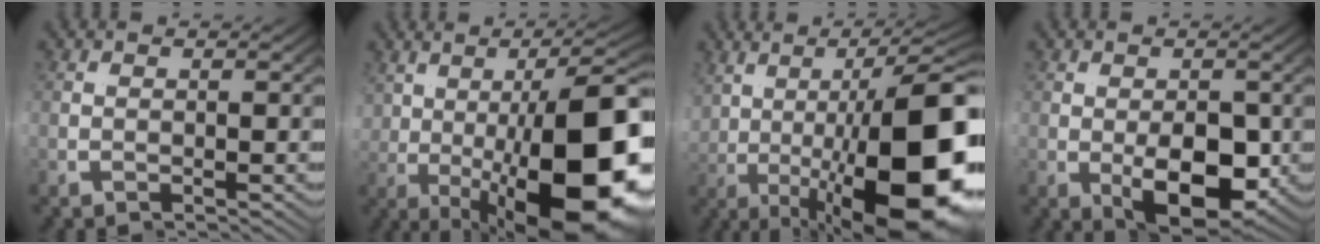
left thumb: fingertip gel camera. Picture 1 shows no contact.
{"total": 15.4, "force": [-2.6, 5.3, 14.3], "torque": [-0.198, -0.009, -0.013]}
{"total": 15.1, "force": [-1.8, 3.0, 14.7], "torque": [-0.186, 0.020, -0.014]}
{"total": 6.6, "force": [-0.6, 3.1, 5.7], "torque": [-0.101, -0.021, 0.002]}